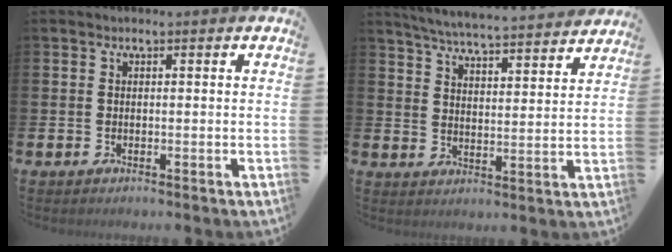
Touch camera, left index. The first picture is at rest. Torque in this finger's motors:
{"motor_torque": [0.94, -1.20, 0.59, 0.05]}